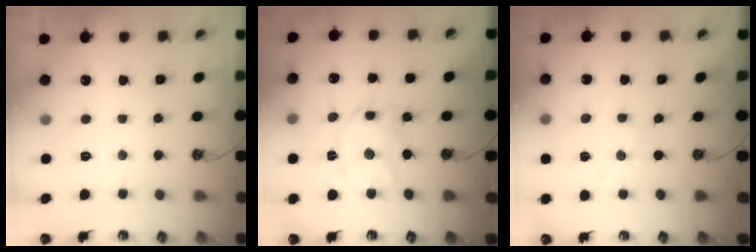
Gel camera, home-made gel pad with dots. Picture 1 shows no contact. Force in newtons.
{"total": 12.6, "press": 12.5, "slide": 0.9}
{"total": 1.9, "press": 1.9, "slide": 0.5}